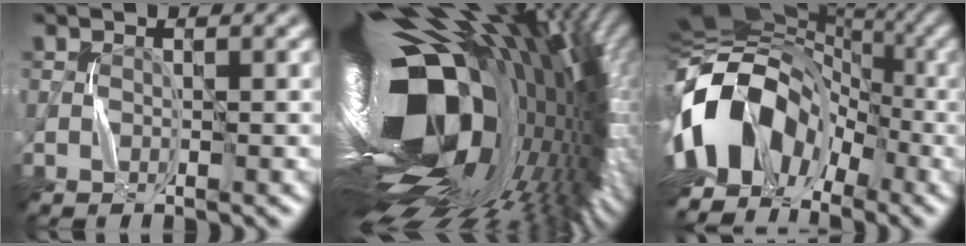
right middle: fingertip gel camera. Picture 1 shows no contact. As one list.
[{"total": 20.0, "force": [-0.1, 10.1, 17.2], "torque": [-0.279, -0.030, -0.009]}, {"total": 13.2, "force": [-4.4, 8.9, 8.8], "torque": [-0.165, -0.018, -0.083]}]